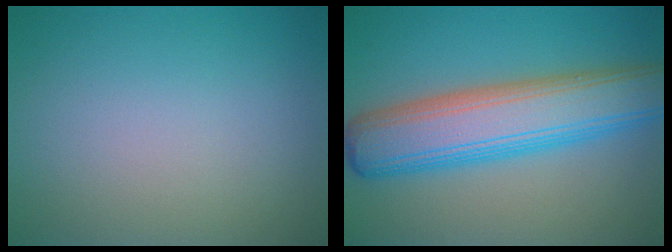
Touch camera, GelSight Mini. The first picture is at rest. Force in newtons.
{"total": 9.2, "press": 9.2, "slide": 0.4}